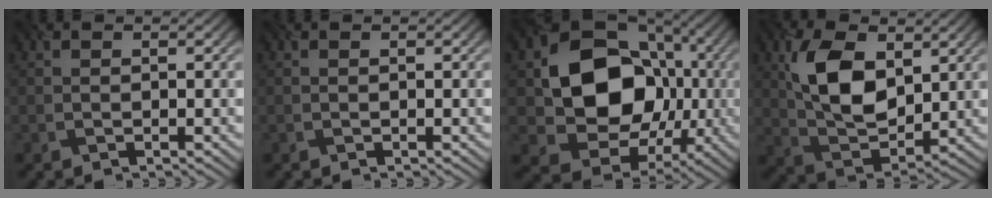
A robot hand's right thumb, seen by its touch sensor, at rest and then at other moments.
{"total": 0.0}
{"total": 14.4, "force": [0.5, 12.0, 7.9], "torque": [-0.135, -0.012, 0.022]}
{"total": 9.0, "force": [2.7, 5.3, 6.8], "torque": [-0.157, 0.004, 0.057]}